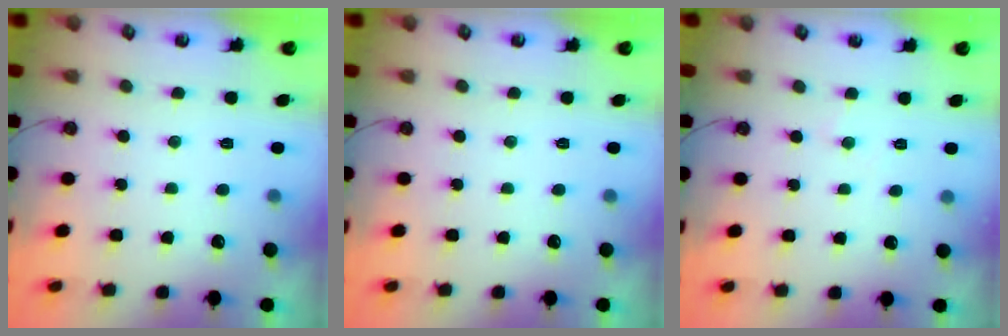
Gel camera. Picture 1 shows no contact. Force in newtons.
{"total": 0.0}
{"total": 3.3, "press": 3.3, "slide": 0.5}